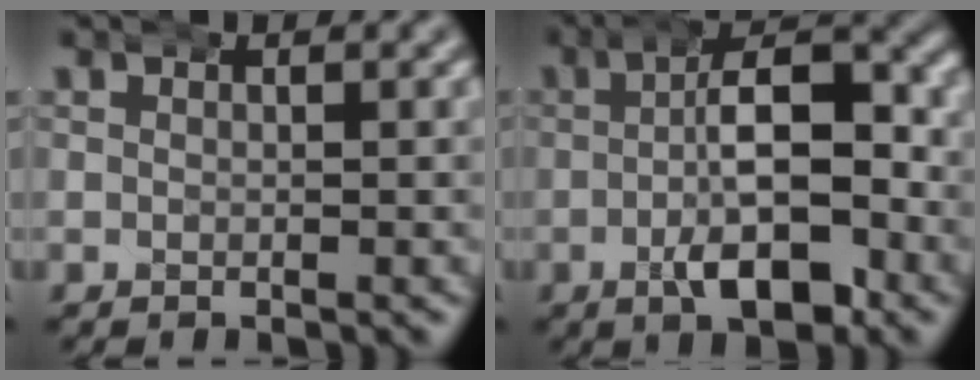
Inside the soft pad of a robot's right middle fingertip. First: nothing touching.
{"total": 9.1, "force": [-1.5, 3.8, 8.2], "torque": [-0.115, 0.003, -0.024]}